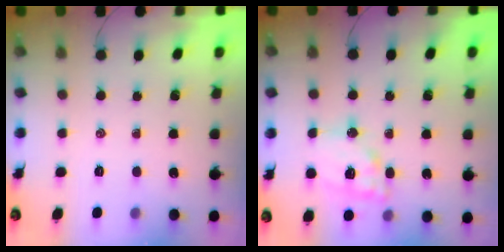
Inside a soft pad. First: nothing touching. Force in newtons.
{"total": 14.4, "press": 14.1, "slide": 2.8}